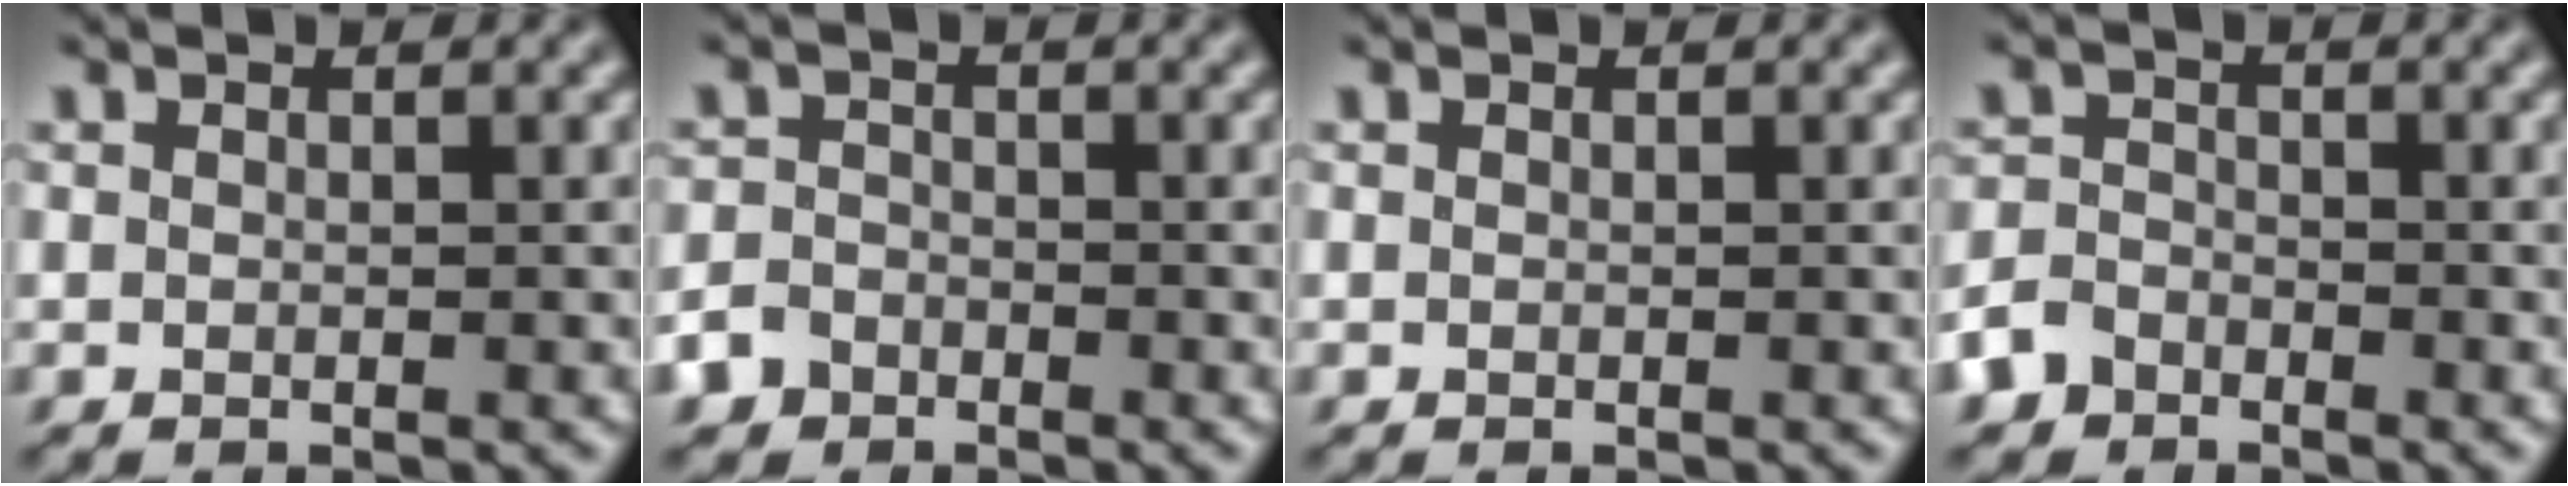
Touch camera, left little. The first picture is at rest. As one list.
[{"total": 4.1, "force": [-2.8, 2.9, 0.7], "torque": [-0.002, -0.011, -0.057]}, {"total": 0.0}, {"total": 3.8, "force": [-2.8, 2.5, 0.7], "torque": [-0.003, -0.010, -0.058]}]